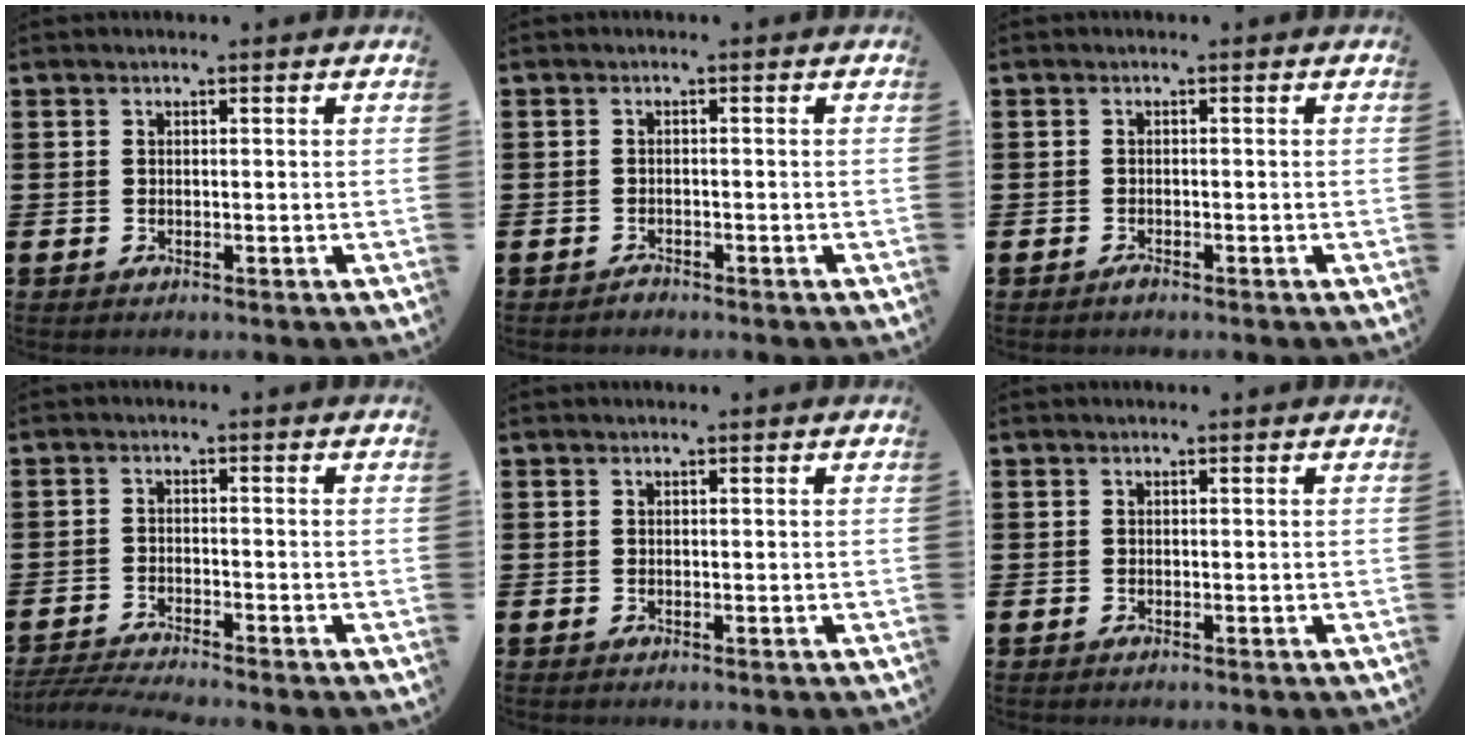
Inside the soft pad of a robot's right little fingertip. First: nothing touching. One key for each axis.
{"total": 0.7, "fx": -0.7, "fy": 0.1, "fz": 0.0, "tx": -0.001, "ty": -0.001, "tz": -0.015}
{"total": 0.6, "fx": -0.5, "fy": 0.1, "fz": 0.4, "tx": -0.008, "ty": -0.003, "tz": -0.010}
{"total": 2.8, "fx": -2.6, "fy": -0.1, "fz": 0.8, "tx": -0.011, "ty": -0.001, "tz": -0.052}
{"total": 0.0}
{"total": 0.0}